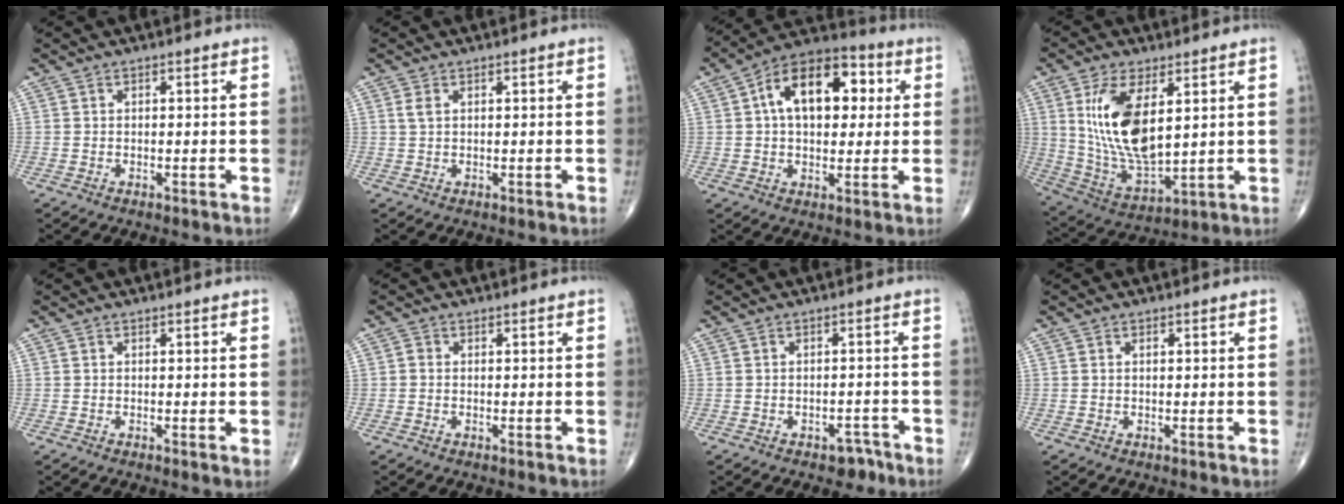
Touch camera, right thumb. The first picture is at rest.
{"total": 1.4, "force": [0.6, 0.8, 1.1], "torque": [-0.027, 0.007, 0.015]}
{"total": 16.7, "force": [3.5, 9.9, 13.0], "torque": [-0.174, 0.023, 0.048]}
{"total": 16.0, "force": [4.4, 7.3, 13.6], "torque": [-0.259, -0.025, 0.099]}
{"total": 0.6, "force": [-0.1, 0.0, 0.6], "torque": [-0.011, -0.004, -0.004]}
{"total": 0.7, "force": [-0.2, 0.6, 0.4], "torque": [-0.004, 0.001, -0.008]}
{"total": 3.2, "force": [-2.2, 2.0, 1.1], "torque": [0.001, 0.018, -0.024]}
{"total": 0.5, "force": [0.2, 0.3, 0.4], "torque": [-0.007, 0.001, 0.003]}